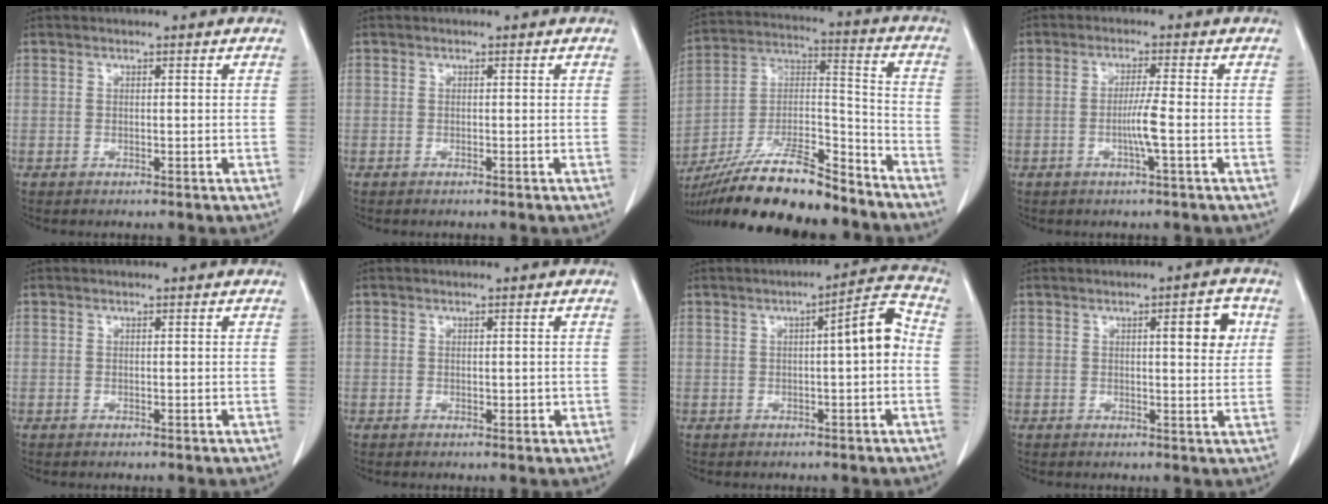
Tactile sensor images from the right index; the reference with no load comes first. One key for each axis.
{"total": 0.0}
{"total": 22.2, "fx": -18.6, "fy": 3.8, "fz": 11.5, "tx": -0.217, "ty": 0.002, "tz": -0.323}
{"total": 3.7, "fx": -1.0, "fy": -0.6, "fz": 3.5, "tx": -0.066, "ty": -0.005, "tz": -0.020}
{"total": 0.0}
{"total": 1.2, "fx": -0.1, "fy": 0.8, "fz": 0.9, "tx": -0.009, "ty": 0.001, "tz": 0.002}
{"total": 6.4, "fx": 0.0, "fy": 0.8, "fz": 6.4, "tx": -0.085, "ty": 0.021, "tz": -0.004}
{"total": 5.2, "fx": 1.6, "fy": 1.1, "fz": 4.8, "tx": -0.065, "ty": 0.003, "tz": 0.020}